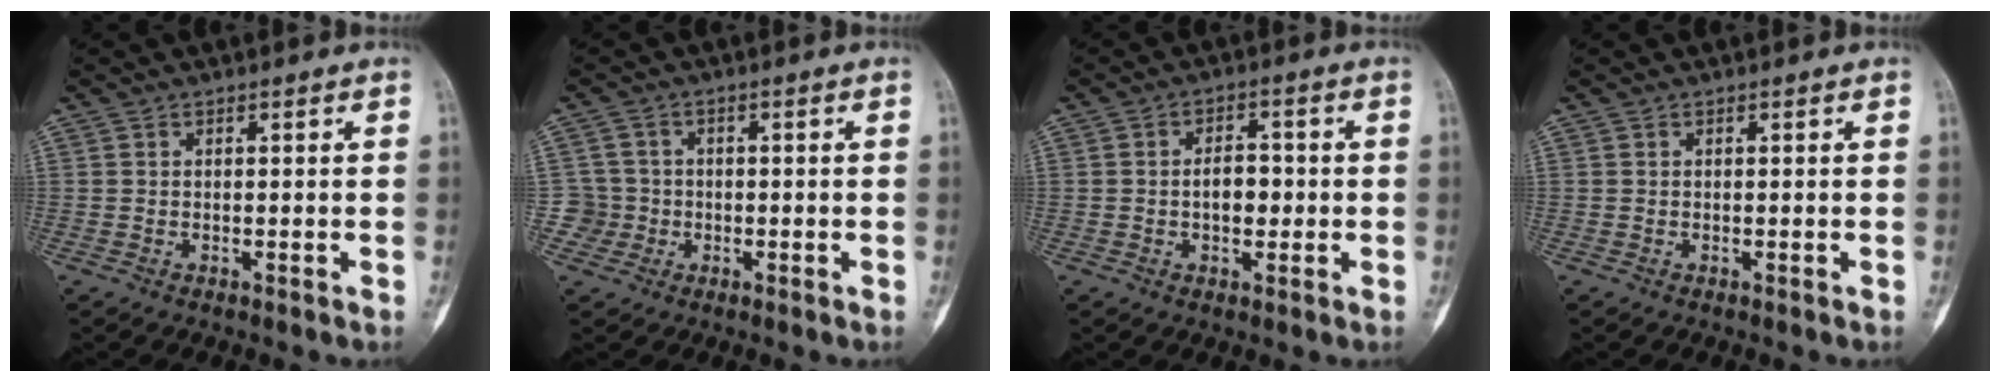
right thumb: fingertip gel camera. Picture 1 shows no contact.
{"total": 3.7, "force": [-0.9, 3.6, -0.5], "torque": [0.031, 0.015, -0.023]}
{"total": 5.1, "force": [-0.4, 3.2, 4.0], "torque": [-0.051, 0.012, -0.008]}
{"total": 0.0}